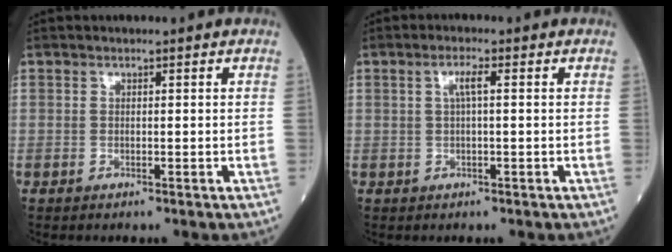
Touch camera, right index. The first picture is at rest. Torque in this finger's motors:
{"motor_torque": [0.31, 0.12, 0.21, 0.05]}